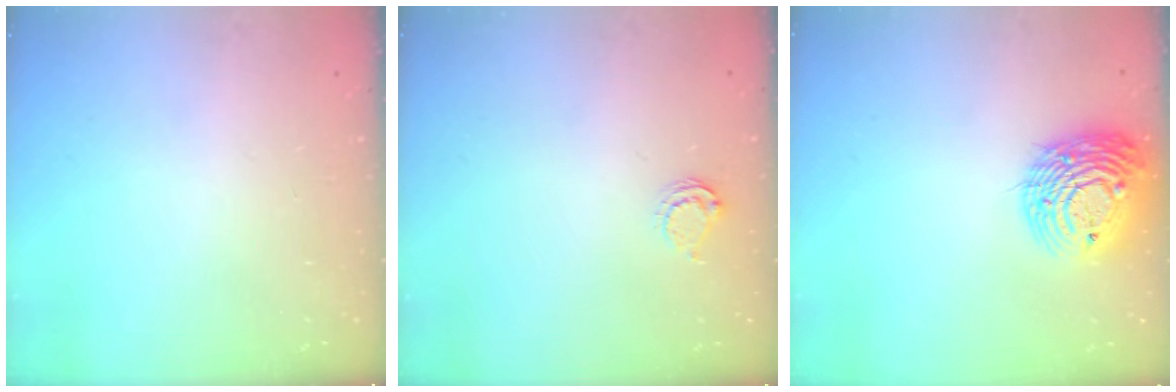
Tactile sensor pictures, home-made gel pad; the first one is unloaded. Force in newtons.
{"total": 5.1, "press": 5.1, "slide": 0.4}
{"total": 14.7, "press": 14.5, "slide": 2.2}